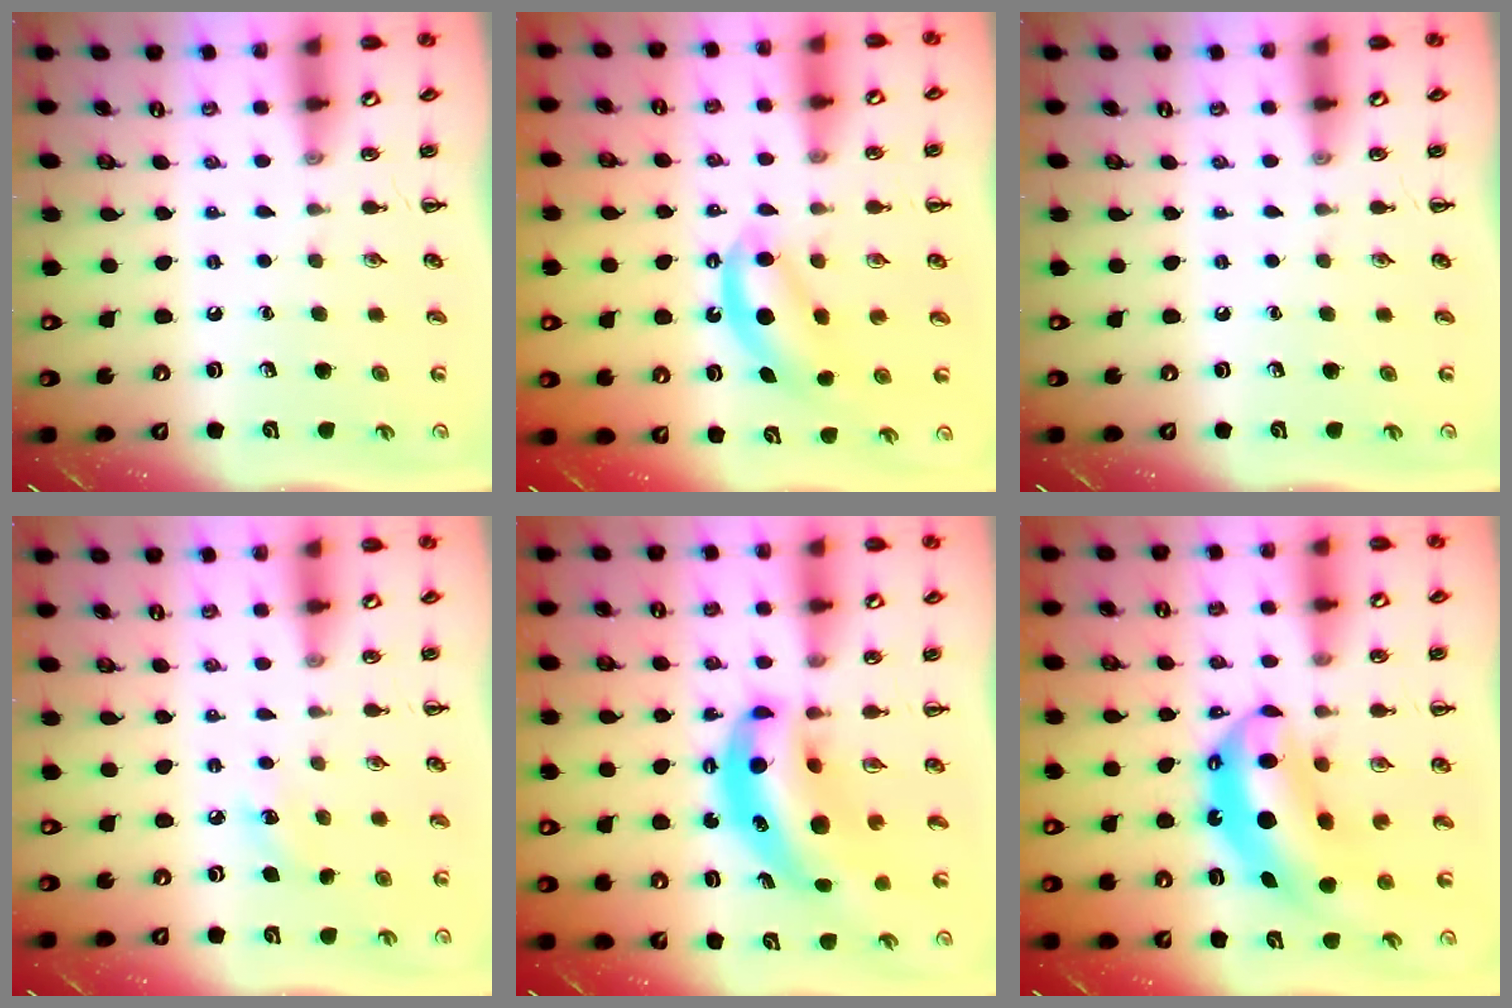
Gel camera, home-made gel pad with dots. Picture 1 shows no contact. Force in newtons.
{"total": 6.3, "press": 6.3, "slide": 0.8}
{"total": 0.0}
{"total": 6.4, "press": 6.1, "slide": 1.9}
{"total": 10.7, "press": 10.4, "slide": 2.3}
{"total": 10.9, "press": 10.7, "slide": 2.5}